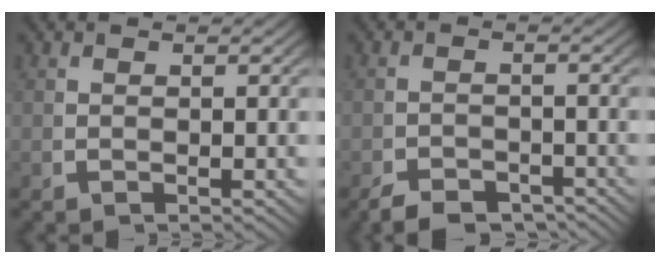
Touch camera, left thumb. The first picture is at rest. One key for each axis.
{"total": 3.3, "fx": -2.9, "fy": 1.2, "fz": 0.9, "tx": 0.000, "ty": -0.012, "tz": -0.051}